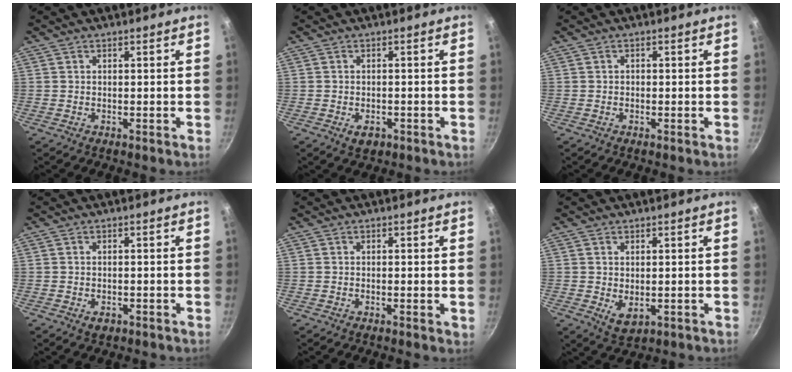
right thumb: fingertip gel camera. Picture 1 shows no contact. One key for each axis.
{"total": 2.7, "fx": -1.2, "fy": 1.8, "fz": 1.6, "tx": -0.024, "ty": 0.006, "tz": -0.011}
{"total": 0.6, "fx": -0.2, "fy": 0.5, "fz": 0.2, "tx": -0.003, "ty": 0.002, "tz": -0.004}
{"total": 1.5, "fx": -0.7, "fy": 1.1, "fz": 0.8, "tx": -0.013, "ty": 0.000, "tz": -0.007}
{"total": 1.0, "fx": -0.1, "fy": 0.3, "fz": 1.0, "tx": -0.014, "ty": -0.001, "tz": -0.004}
{"total": 3.8, "fx": -0.1, "fy": 2.4, "fz": 2.9, "tx": -0.046, "ty": -0.015, "tz": 0.007}